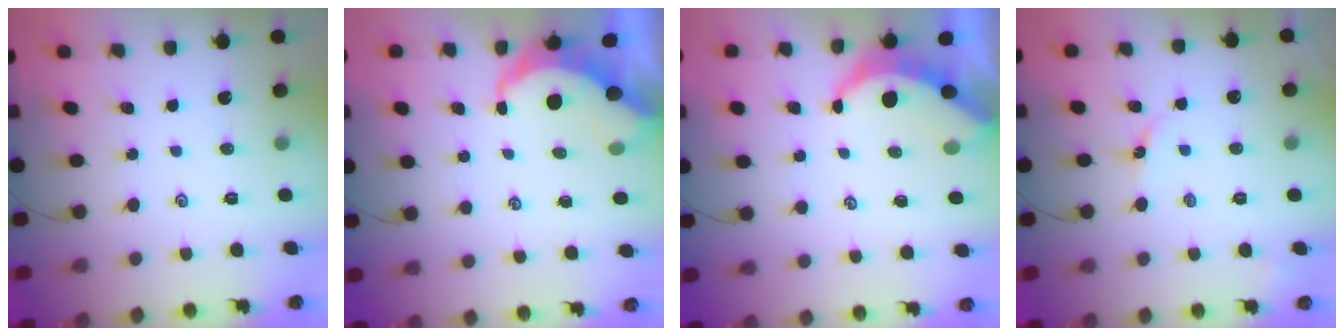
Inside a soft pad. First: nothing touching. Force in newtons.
{"total": 6.9, "press": 6.8, "slide": 0.9}
{"total": 5.5, "press": 5.5, "slide": 0.0}
{"total": 3.7, "press": 3.7, "slide": 0.4}